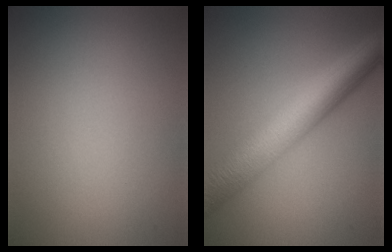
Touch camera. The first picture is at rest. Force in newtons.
{"total": 8.7, "press": 8.7, "slide": 0.3}